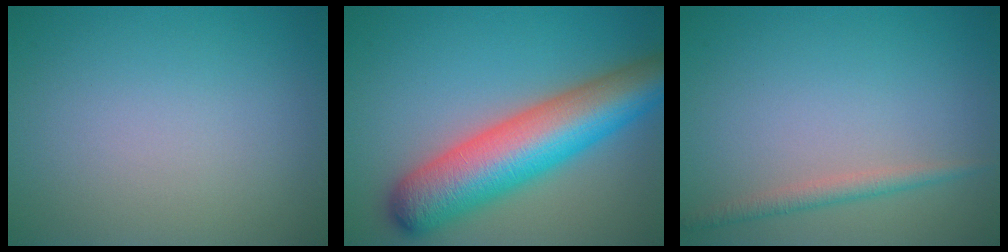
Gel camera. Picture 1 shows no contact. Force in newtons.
{"total": 10.6, "press": 10.6, "slide": 0.4}
{"total": 1.7, "press": 1.7, "slide": 0.1}